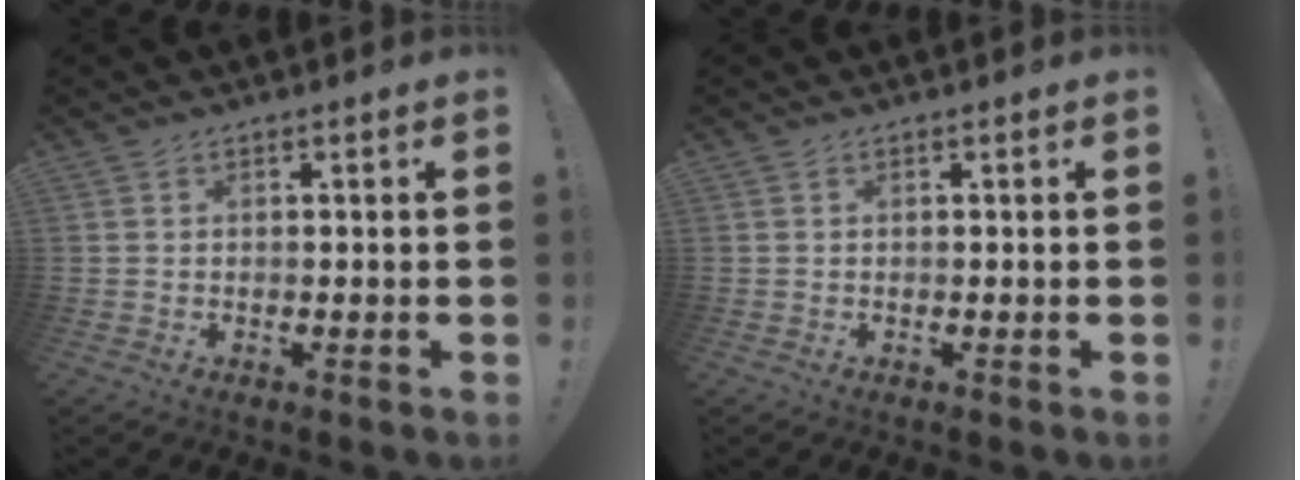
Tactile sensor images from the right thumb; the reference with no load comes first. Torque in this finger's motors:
{"motor_torque": [0.00, 0.00, -0.04, 0.04, 0.00]}